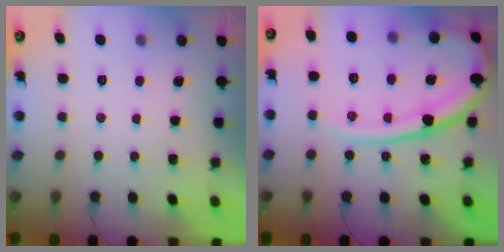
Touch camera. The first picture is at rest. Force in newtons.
{"total": 17.5, "press": 17.4, "slide": 1.7}